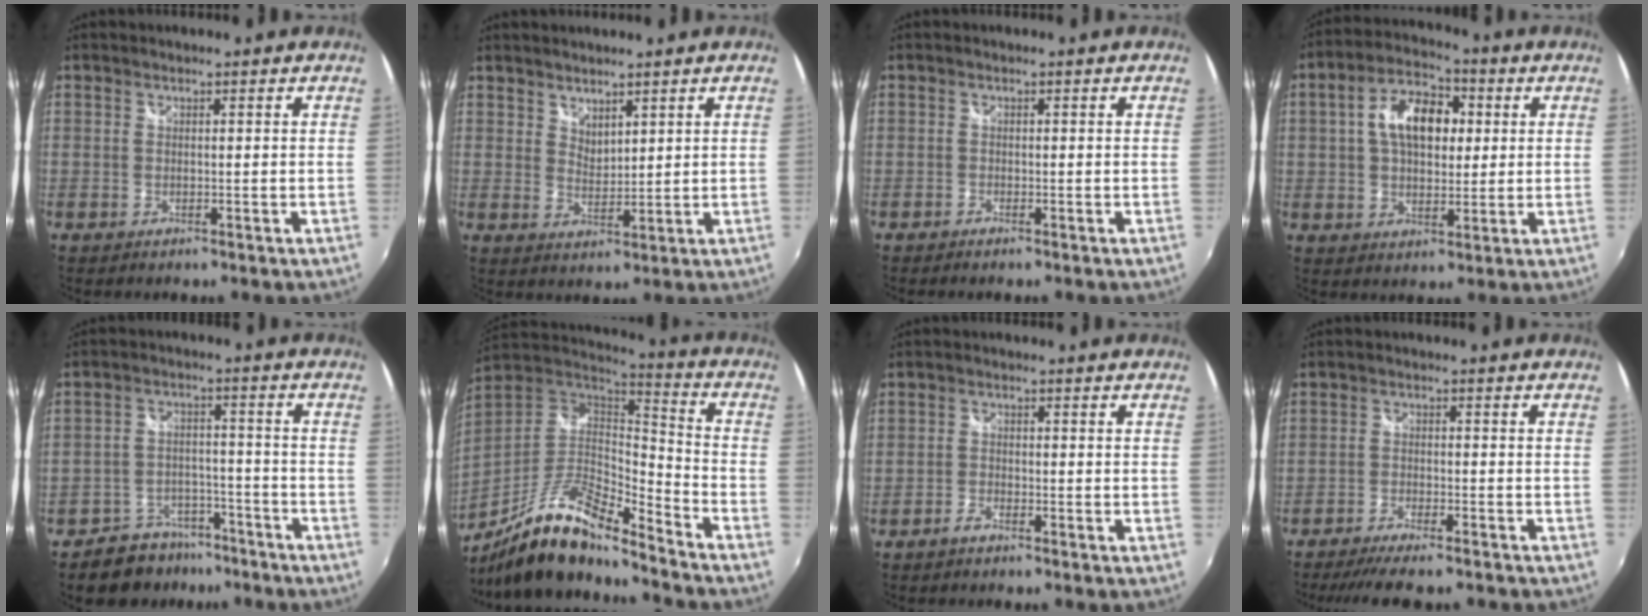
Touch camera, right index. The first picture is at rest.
{"total": 3.2, "force": [2.8, 1.4, 0.9], "torque": [-0.011, -0.002, 0.050]}
{"total": 0.7, "force": [-0.6, 0.1, 0.3], "torque": [-0.006, -0.002, -0.013]}
{"total": 11.4, "force": [2.3, 6.9, 8.8], "torque": [-0.155, 0.026, 0.033]}
{"total": 8.8, "force": [-7.0, 5.1, 1.3], "torque": [-0.035, 0.023, -0.099]}
{"total": 18.1, "force": [-12.5, 4.0, 12.4], "torque": [-0.240, -0.020, -0.237]}
{"total": 1.7, "force": [-1.5, 0.4, 0.7], "torque": [-0.021, 0.003, -0.032]}
{"total": 9.9, "force": [-8.5, 1.6, 4.8], "torque": [-0.112, -0.017, -0.137]}